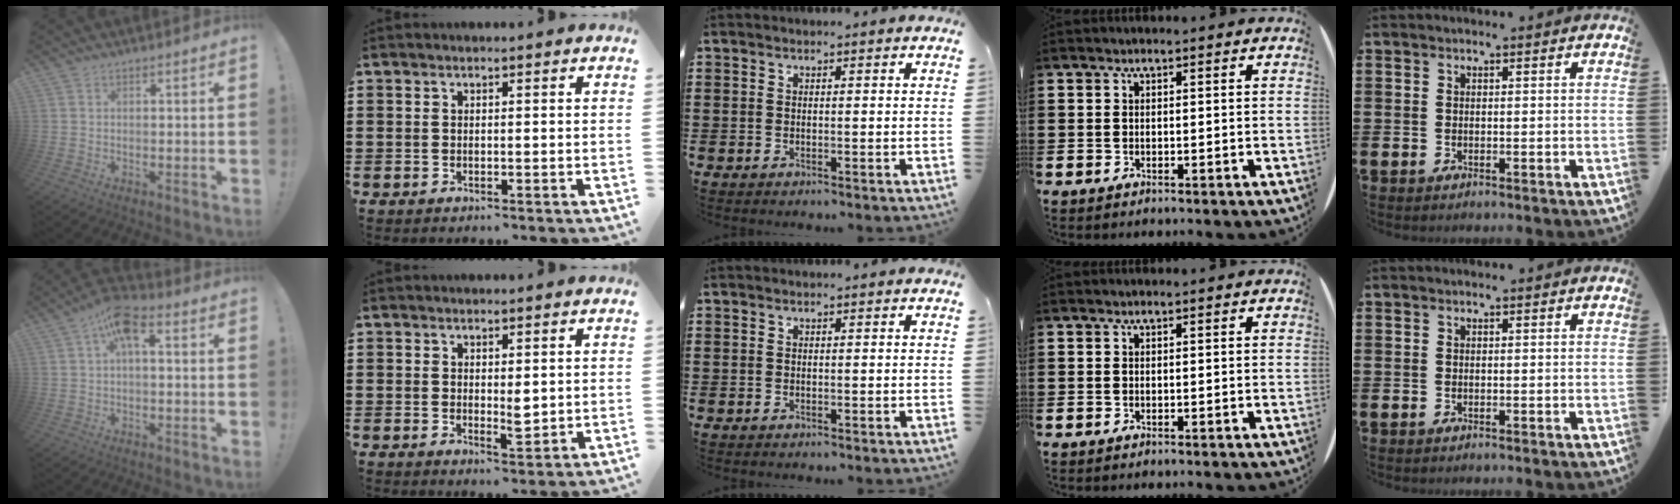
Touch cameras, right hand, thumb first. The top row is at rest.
{"thumb": {"total": 7.8, "force": [2.2, 3.4, 6.7], "torque": [-0.116, -0.001, 0.042]}, "index": {"total": 2.6, "force": [0.6, 1.4, 2.2], "torque": [-0.026, -0.005, 0.008]}}